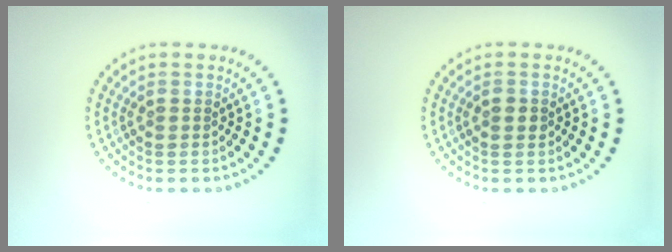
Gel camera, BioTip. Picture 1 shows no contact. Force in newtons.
{"total": 1.0, "press": 1.0, "slide": 0.1}